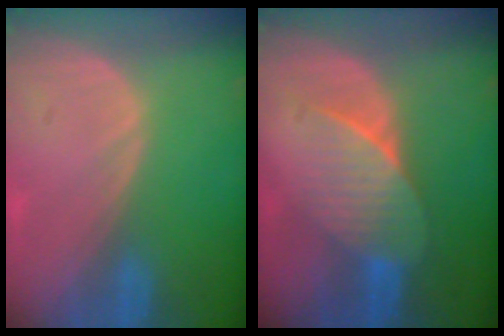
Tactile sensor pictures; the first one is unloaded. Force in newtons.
{"total": 7.2, "press": 6.7, "slide": 2.6}